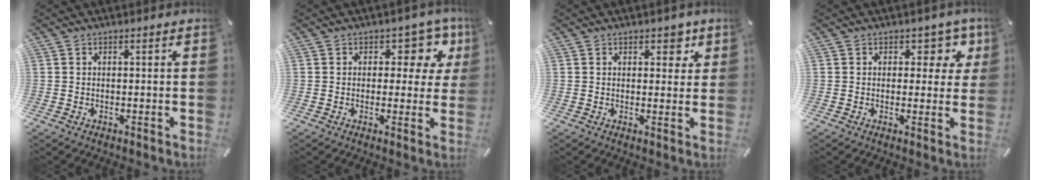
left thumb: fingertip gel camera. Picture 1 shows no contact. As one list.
[{"total": 8.3, "force": [3.6, 5.5, 5.0], "torque": [-0.049, -0.022, 0.056]}, {"total": 4.1, "force": [2.2, 2.7, 2.2], "torque": [-0.011, -0.007, 0.029]}, {"total": 6.6, "force": [2.9, 4.4, 4.0], "torque": [-0.025, -0.015, 0.041]}]